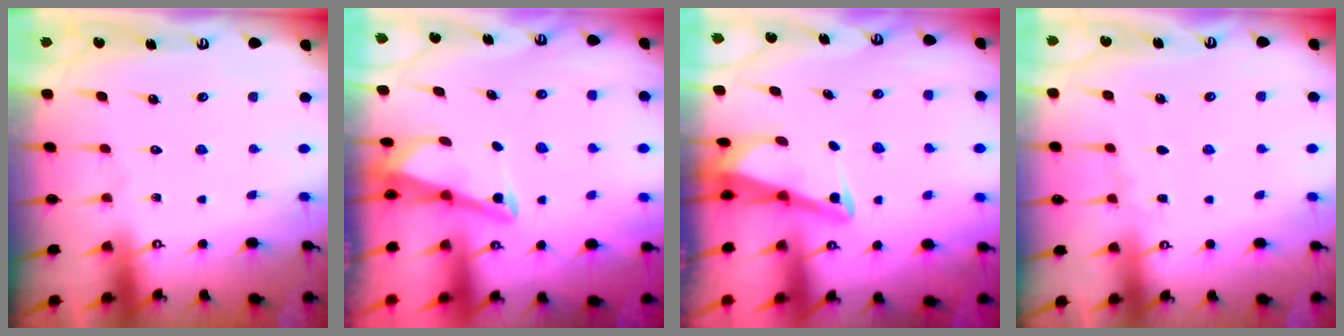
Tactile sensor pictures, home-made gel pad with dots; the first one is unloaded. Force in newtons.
{"total": 2.8, "press": 2.8, "slide": 0.4}
{"total": 2.9, "press": 2.9, "slide": 0.3}
{"total": 2.8, "press": 2.8, "slide": 0.4}